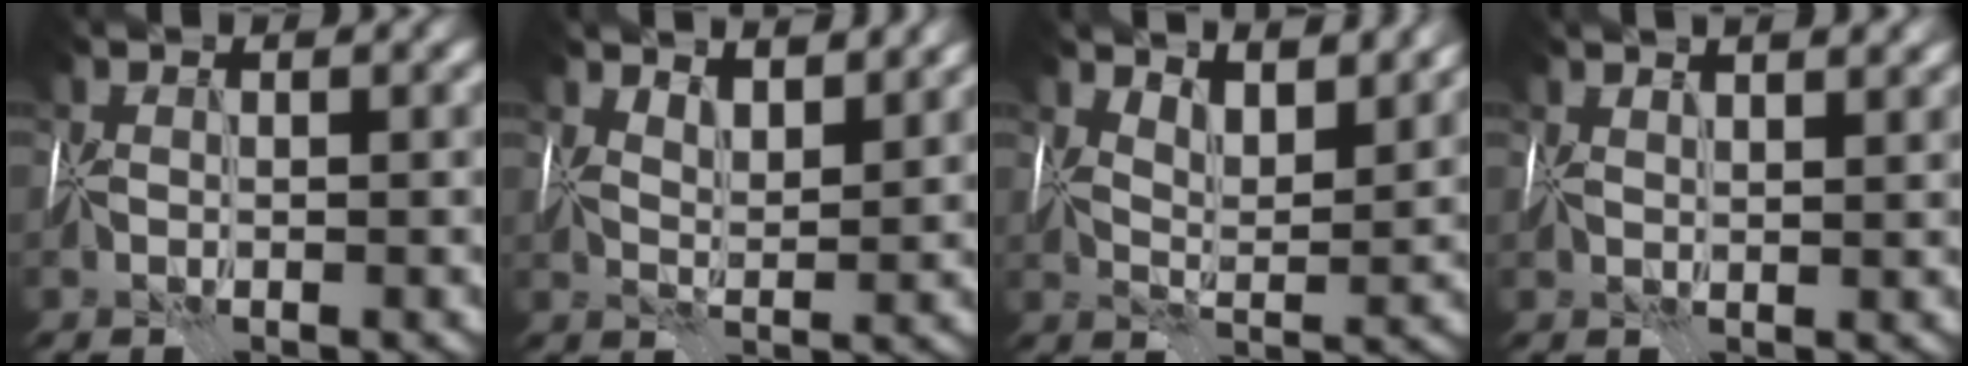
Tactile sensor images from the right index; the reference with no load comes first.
{"total": 4.4, "force": [3.4, 1.5, 2.4], "torque": [-0.032, 0.003, 0.043]}
{"total": 5.9, "force": [4.6, 1.8, 3.3], "torque": [-0.048, 0.001, 0.055]}
{"total": 5.3, "force": [3.4, 2.0, 3.5], "torque": [-0.048, 0.032, 0.037]}